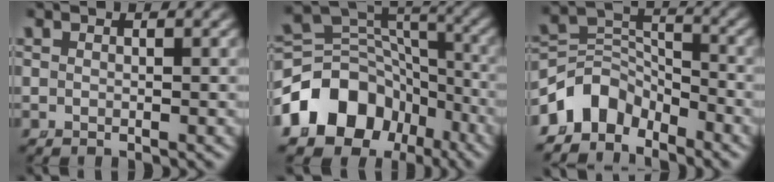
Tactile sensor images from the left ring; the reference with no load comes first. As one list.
[{"total": 12.1, "force": [-4.5, 9.8, 5.5], "torque": [-0.097, -0.036, -0.066]}, {"total": 9.0, "force": [-3.9, 7.3, 3.6], "torque": [-0.071, -0.015, -0.076]}]